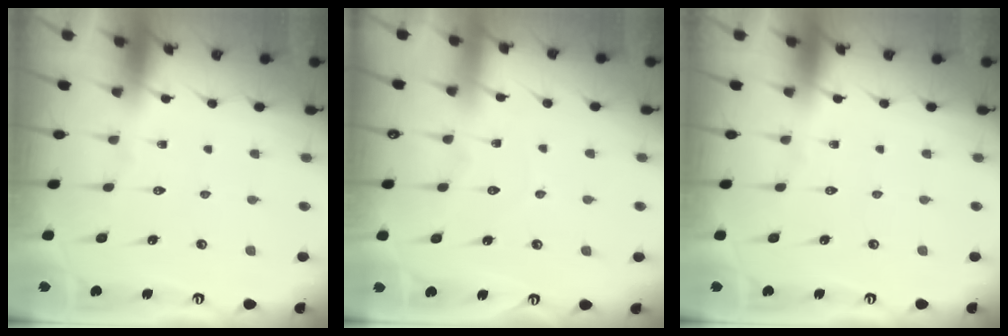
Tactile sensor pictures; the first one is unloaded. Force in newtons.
{"total": 2.6, "press": 2.6, "slide": 0.2}
{"total": 0.0}